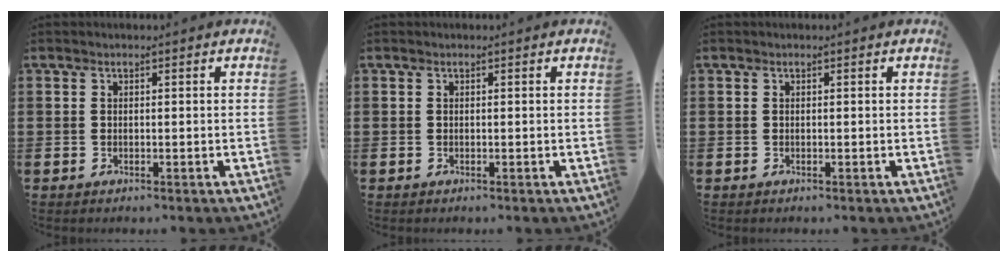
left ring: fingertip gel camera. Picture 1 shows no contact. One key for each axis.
{"total": 0.0}
{"total": 0.0}